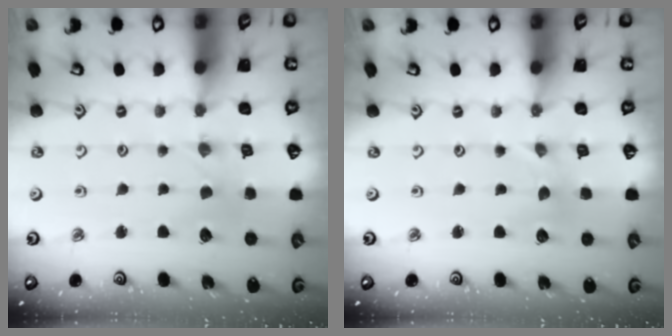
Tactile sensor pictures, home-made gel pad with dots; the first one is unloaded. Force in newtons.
{"total": 0.0}